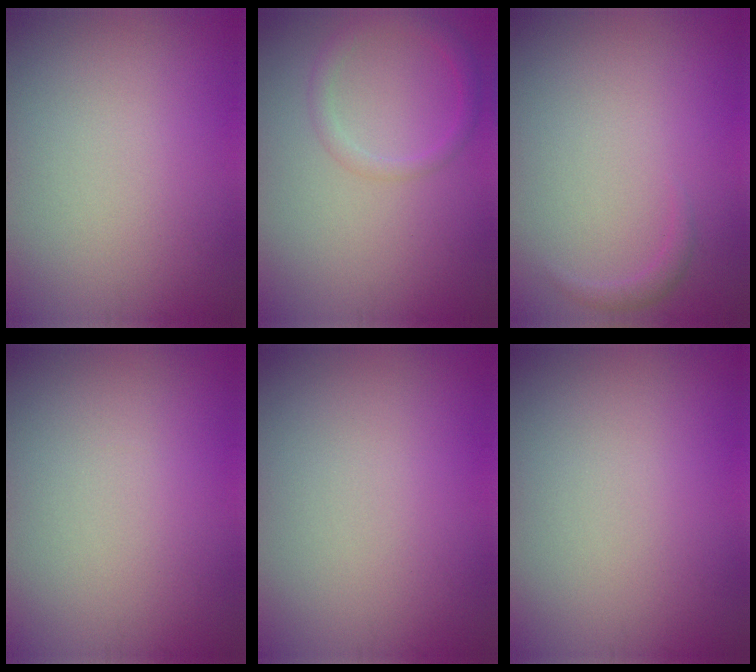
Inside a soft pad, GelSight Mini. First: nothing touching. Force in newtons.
{"total": 1.9, "press": 1.9, "slide": 0.2}
{"total": 0.8, "press": 0.8, "slide": 0.0}
{"total": 0.0}
{"total": 0.0}
{"total": 0.0}